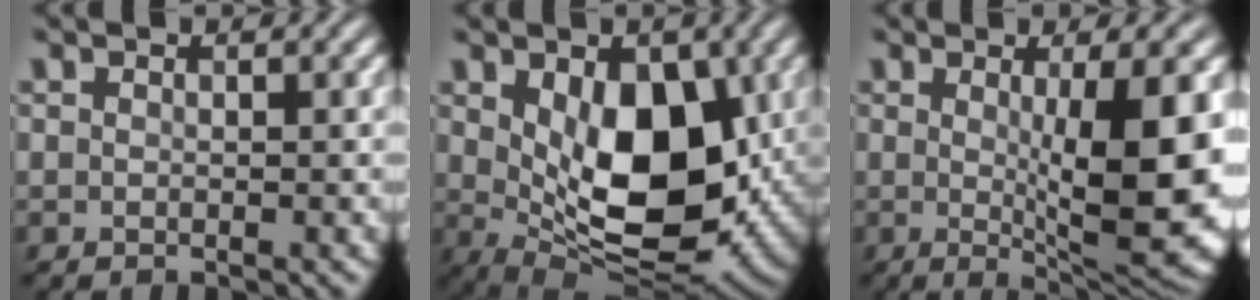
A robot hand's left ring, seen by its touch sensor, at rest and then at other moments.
{"total": 10.6, "force": [1.1, 6.0, 8.7], "torque": [-0.135, -0.021, 0.030]}
{"total": 10.6, "force": [0.1, 2.7, 10.2], "torque": [-0.135, -0.017, 0.009]}